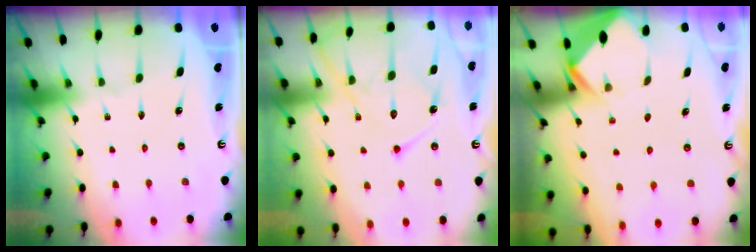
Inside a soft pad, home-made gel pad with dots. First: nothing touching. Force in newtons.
{"total": 14.1, "press": 14.0, "slide": 1.3}
{"total": 2.6, "press": 2.6, "slide": 0.2}